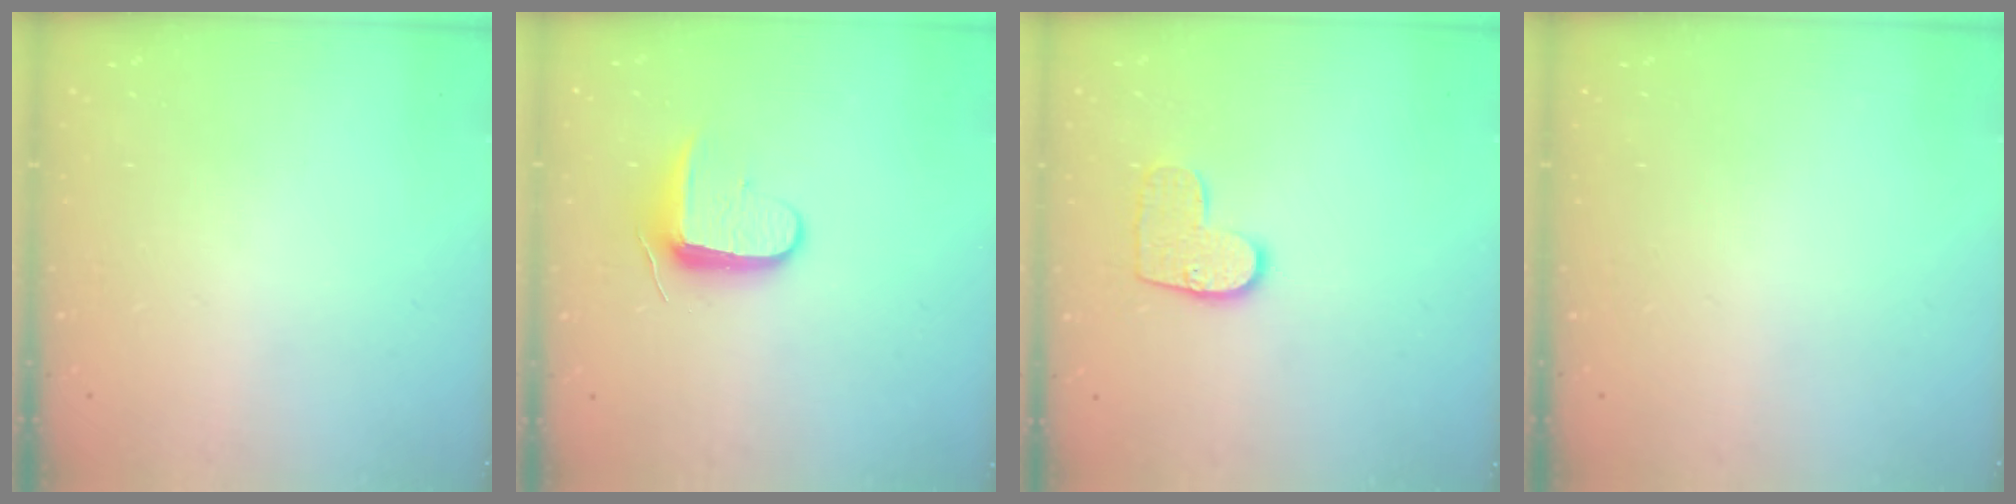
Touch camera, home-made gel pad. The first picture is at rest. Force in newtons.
{"total": 8.9, "press": 8.9, "slide": 0.9}
{"total": 9.8, "press": 9.8, "slide": 0.4}
{"total": 0.0}